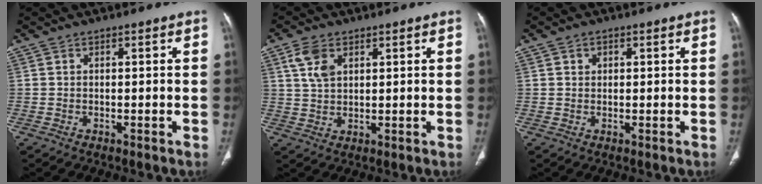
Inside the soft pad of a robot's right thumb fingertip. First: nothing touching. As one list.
[{"total": 5.4, "force": [2.4, 3.3, 3.6], "torque": [-0.068, -0.002, 0.052]}, {"total": 1.3, "force": [0.6, 1.1, 0.5], "torque": [-0.002, -0.001, 0.008]}]